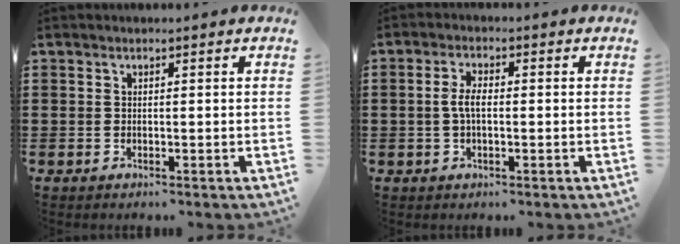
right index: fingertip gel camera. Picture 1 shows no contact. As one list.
[{"total": 3.5, "force": [-0.2, 1.4, 3.2], "torque": [-0.076, -0.003, -0.010]}]